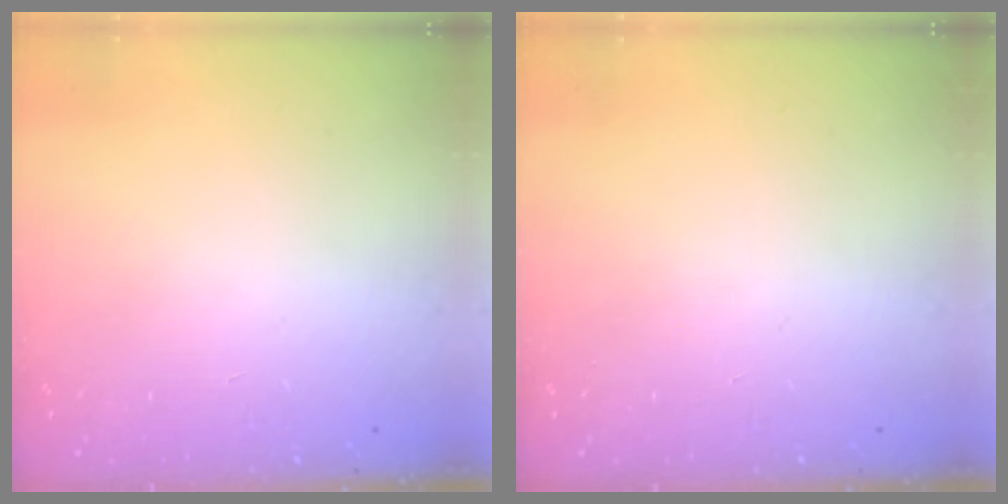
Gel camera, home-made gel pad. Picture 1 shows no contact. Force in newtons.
{"total": 0.0}